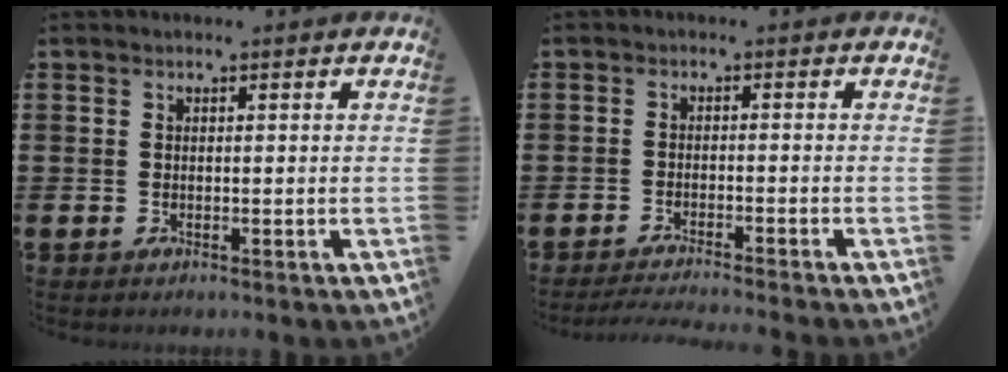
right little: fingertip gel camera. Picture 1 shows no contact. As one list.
[{"total": 1.8, "force": [-1.7, -0.3, 0.6], "torque": [-0.008, 0.003, -0.035]}]